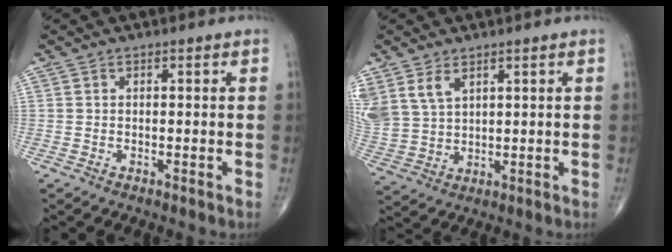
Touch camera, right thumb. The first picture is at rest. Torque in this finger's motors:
{"motor_torque": [0.08, 0.21, 0.63, 0.57, 0.06]}